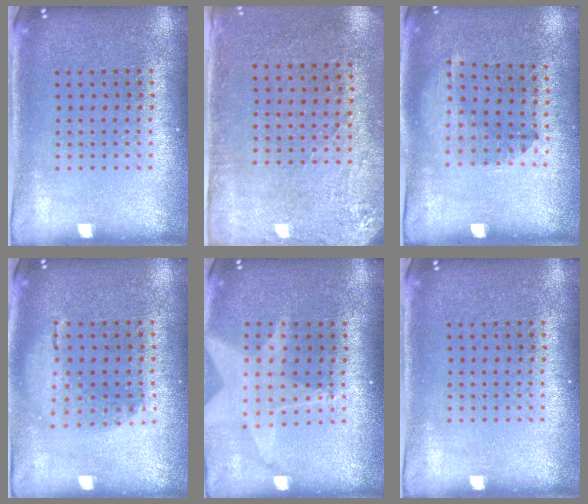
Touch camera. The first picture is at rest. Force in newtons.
{"total": 2.8, "press": 2.3, "slide": 1.6}
{"total": 1.3, "press": 0.8, "slide": 1.0}
{"total": 1.3, "press": 1.1, "slide": 0.6}
{"total": 2.0, "press": 1.5, "slide": 1.3}
{"total": 0.0}